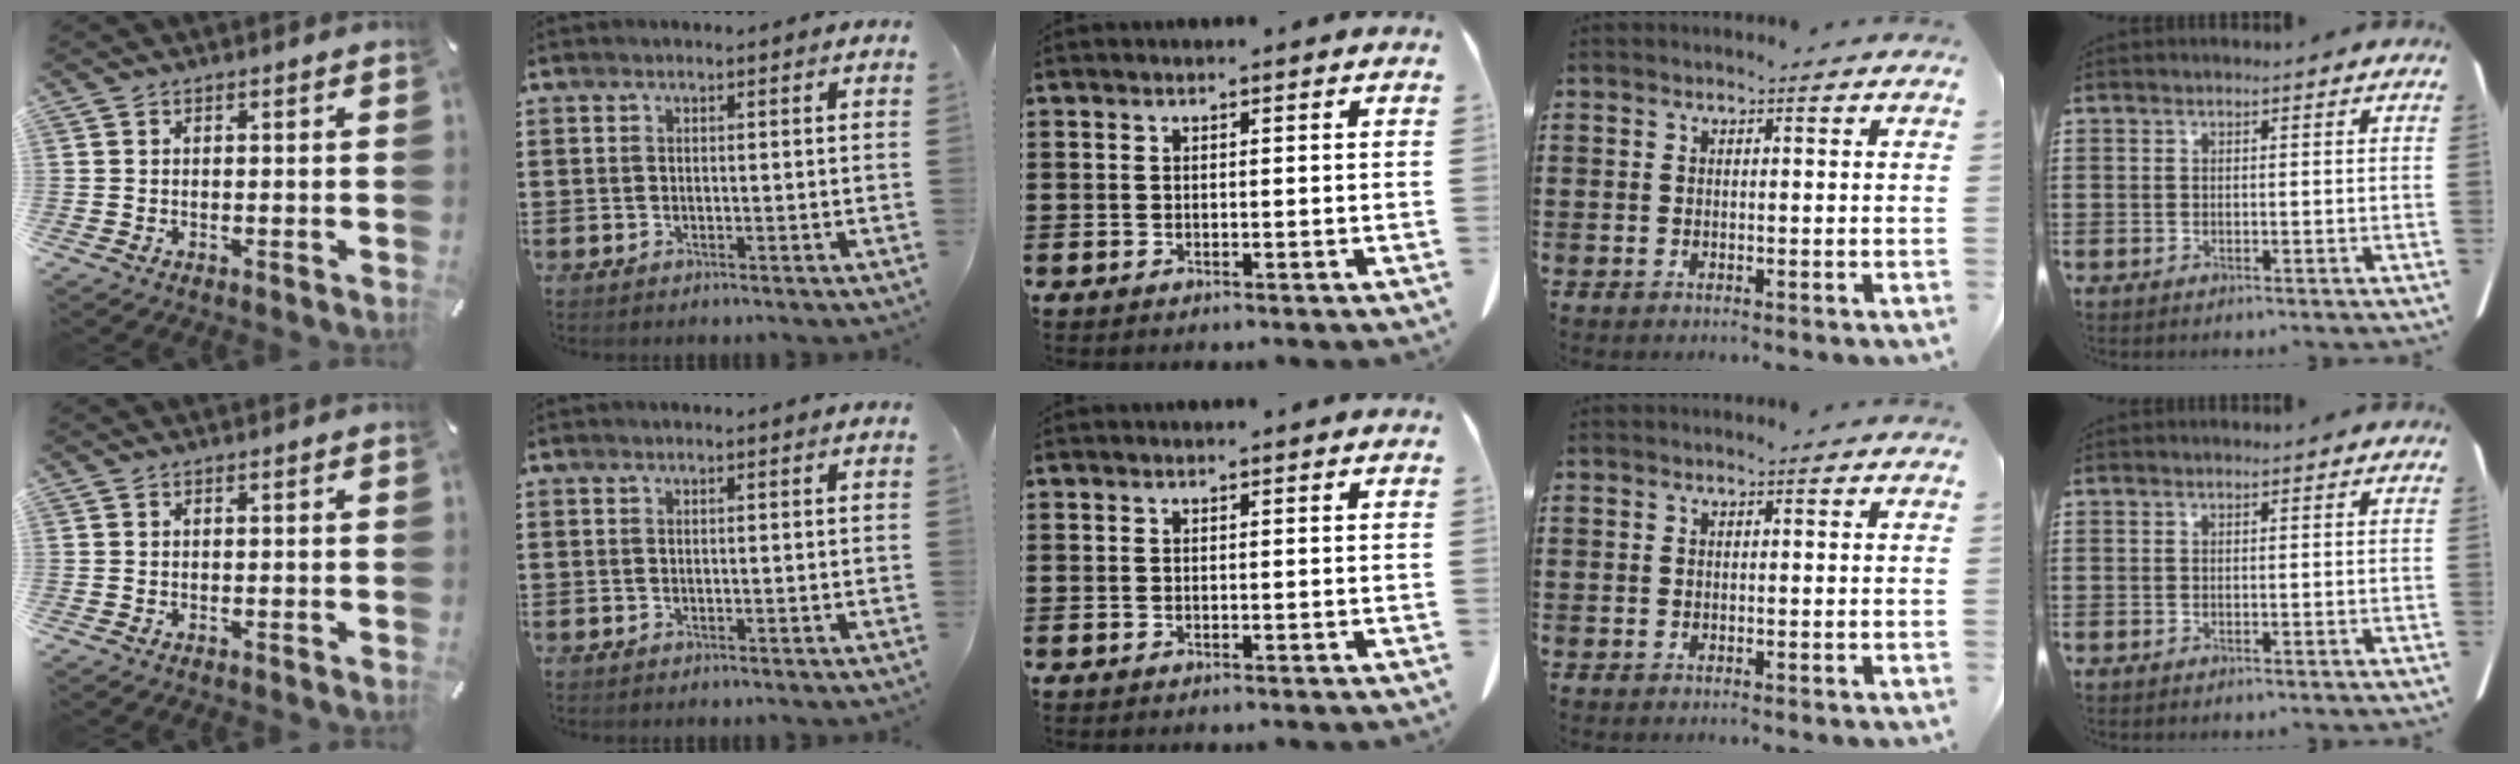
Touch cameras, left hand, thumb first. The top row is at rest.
{}